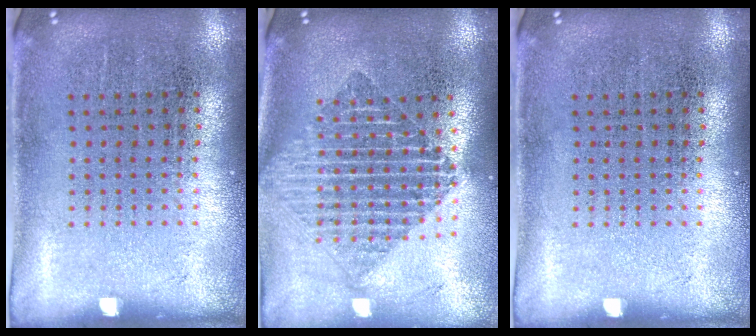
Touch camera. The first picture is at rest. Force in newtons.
{"total": 1.9, "press": 1.6, "slide": 1.1}
{"total": 0.0}